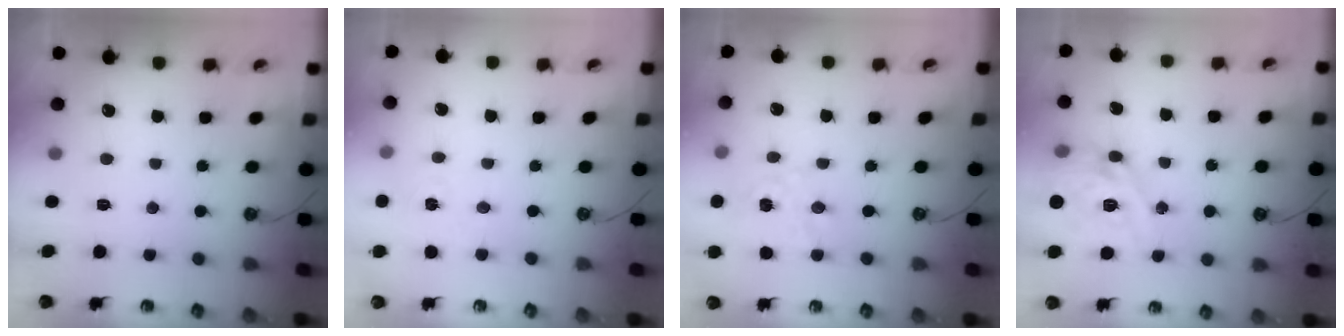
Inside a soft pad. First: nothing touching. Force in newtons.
{"total": 2.2, "press": 2.2, "slide": 0.3}
{"total": 2.5, "press": 2.5, "slide": 0.2}
{"total": 14.4, "press": 14.3, "slide": 1.2}